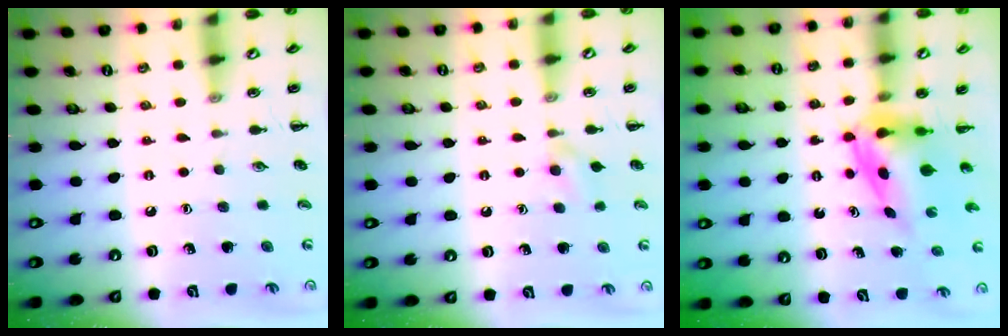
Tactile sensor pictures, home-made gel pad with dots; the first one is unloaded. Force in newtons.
{"total": 3.1, "press": 2.9, "slide": 1.3}
{"total": 4.0, "press": 3.9, "slide": 0.7}